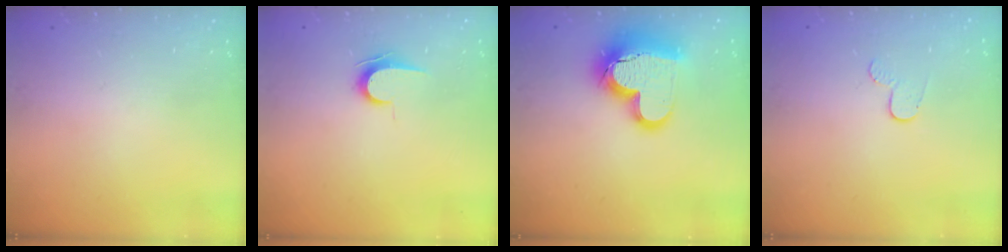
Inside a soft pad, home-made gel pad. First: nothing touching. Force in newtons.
{"total": 7.0, "press": 7.0, "slide": 0.8}
{"total": 18.3, "press": 18.2, "slide": 1.4}
{"total": 5.7, "press": 5.7, "slide": 0.5}